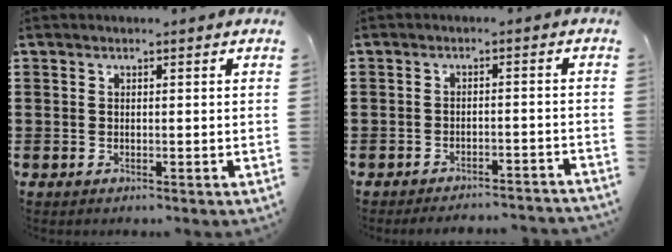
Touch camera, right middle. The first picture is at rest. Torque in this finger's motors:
{"motor_torque": [2.14, 0.00, 0.05, 0.04]}